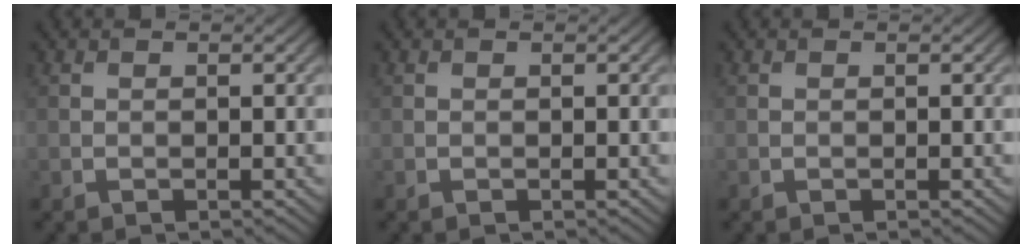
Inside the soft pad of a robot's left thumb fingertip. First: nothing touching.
{"total": 0.0}
{"total": 0.0}